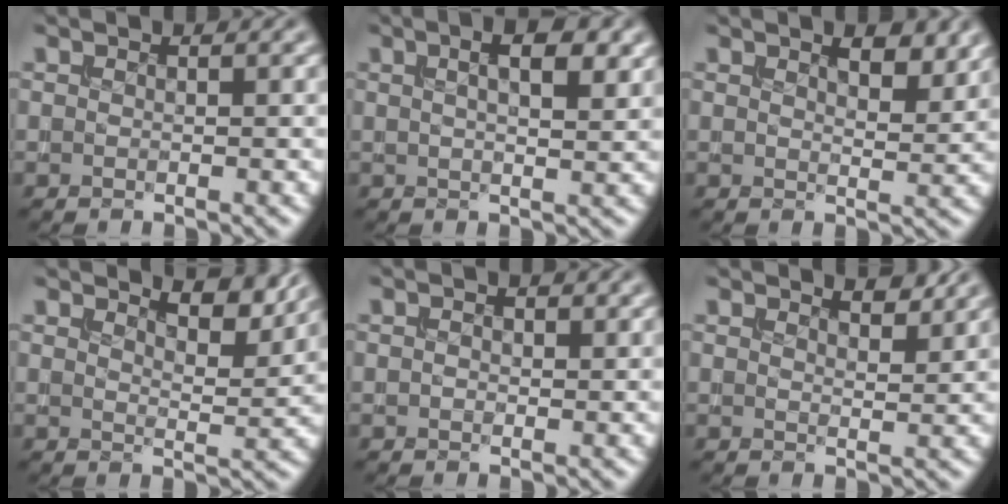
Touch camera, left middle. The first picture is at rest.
{"total": 4.2, "force": [1.8, 1.4, 3.6], "torque": [-0.047, 0.008, 0.021]}
{"total": 2.9, "force": [2.0, 1.0, 1.8], "torque": [-0.031, -0.004, 0.030]}
{"total": 4.1, "force": [3.3, 1.0, 2.2], "torque": [-0.038, -0.003, 0.044]}
{"total": 0.9, "force": [0.1, 0.6, 0.6], "torque": [-0.011, 0.002, 0.000]}
{"total": 2.1, "force": [2.0, 0.2, 0.8], "torque": [-0.014, -0.002, 0.026]}